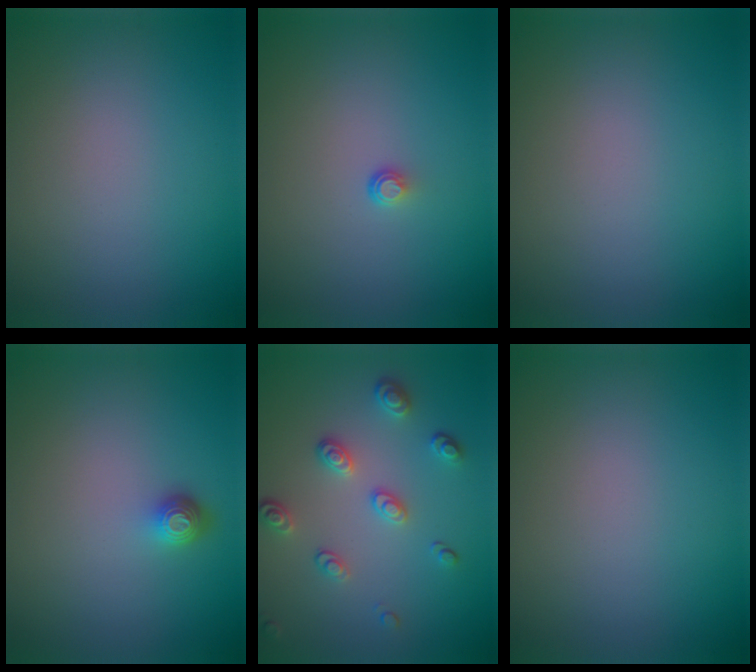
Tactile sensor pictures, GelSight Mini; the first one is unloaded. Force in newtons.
{"total": 0.7, "press": 0.4, "slide": 0.6}
{"total": 0.0}
{"total": 1.6, "press": 1.1, "slide": 1.0}
{"total": 2.8, "press": 2.4, "slide": 1.4}
{"total": 0.0}